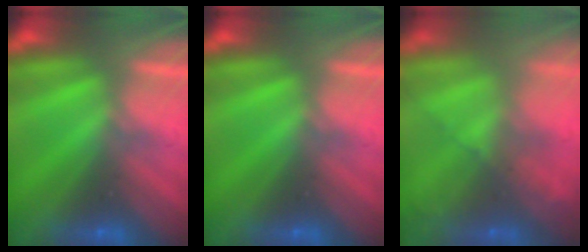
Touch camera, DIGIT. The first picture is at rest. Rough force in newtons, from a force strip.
{"total": 0.0}
{"total": 7.4}